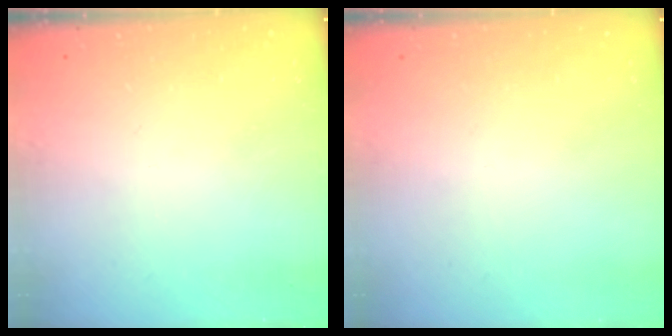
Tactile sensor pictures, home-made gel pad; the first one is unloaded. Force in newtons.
{"total": 1.8, "press": 1.8, "slide": 0.1}